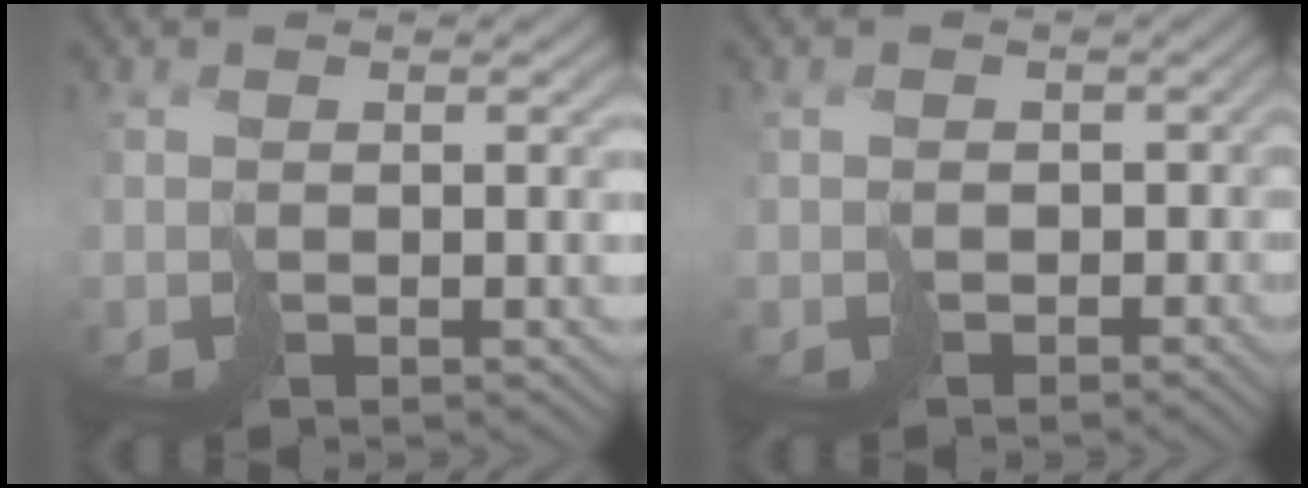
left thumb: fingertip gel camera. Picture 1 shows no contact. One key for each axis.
{"total": 3.0, "fx": -1.1, "fy": 2.6, "fz": 0.8, "tx": -0.020, "ty": -0.006, "tz": -0.023}